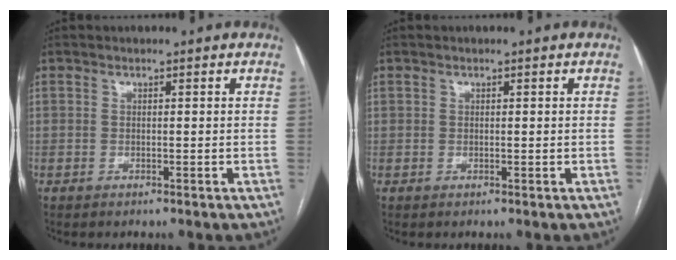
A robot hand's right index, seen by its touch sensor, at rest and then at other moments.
{"total": 0.5, "force": [0.2, 0.4, 0.3], "torque": [-0.004, 0.003, 0.005]}